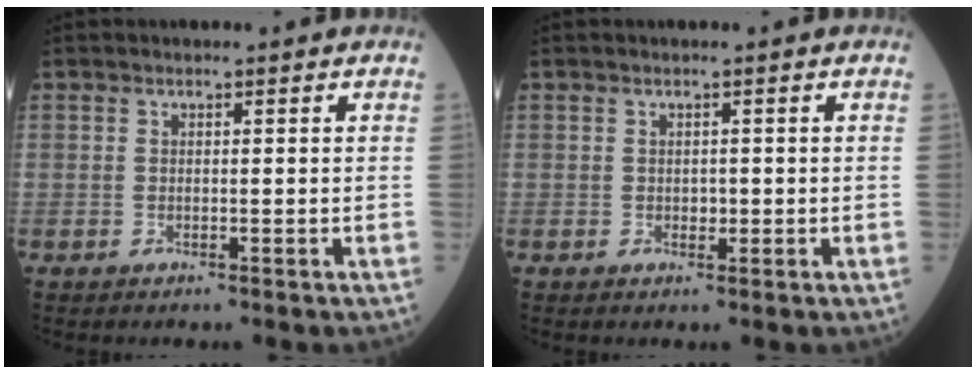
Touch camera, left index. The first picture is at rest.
{"total": 1.0, "force": [0.0, 0.7, 0.7], "torque": [-0.011, 0.001, 0.000]}